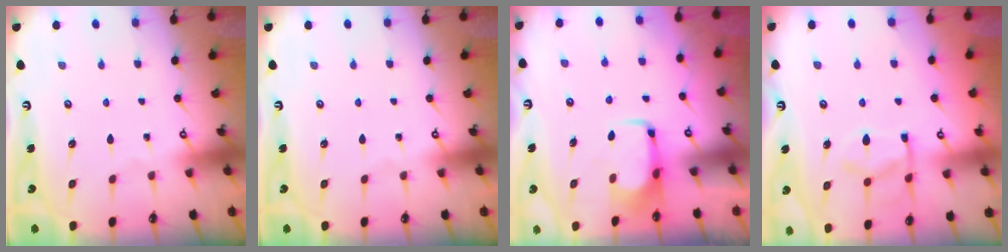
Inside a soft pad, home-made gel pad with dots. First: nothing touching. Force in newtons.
{"total": 0.0}
{"total": 1.4, "press": 1.3, "slide": 0.5}
{"total": 6.5, "press": 6.3, "slide": 1.8}